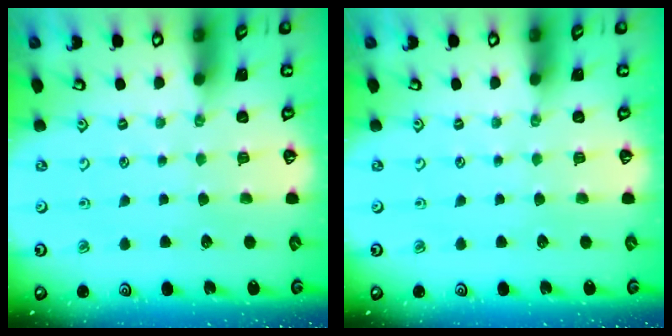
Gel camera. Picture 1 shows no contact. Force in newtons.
{"total": 0.0}